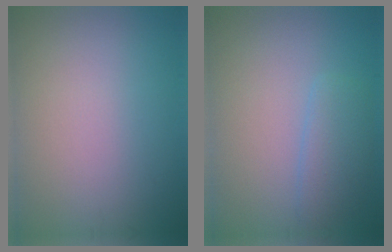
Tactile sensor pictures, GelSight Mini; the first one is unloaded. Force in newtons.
{"total": 2.4, "press": 2.3, "slide": 0.1}